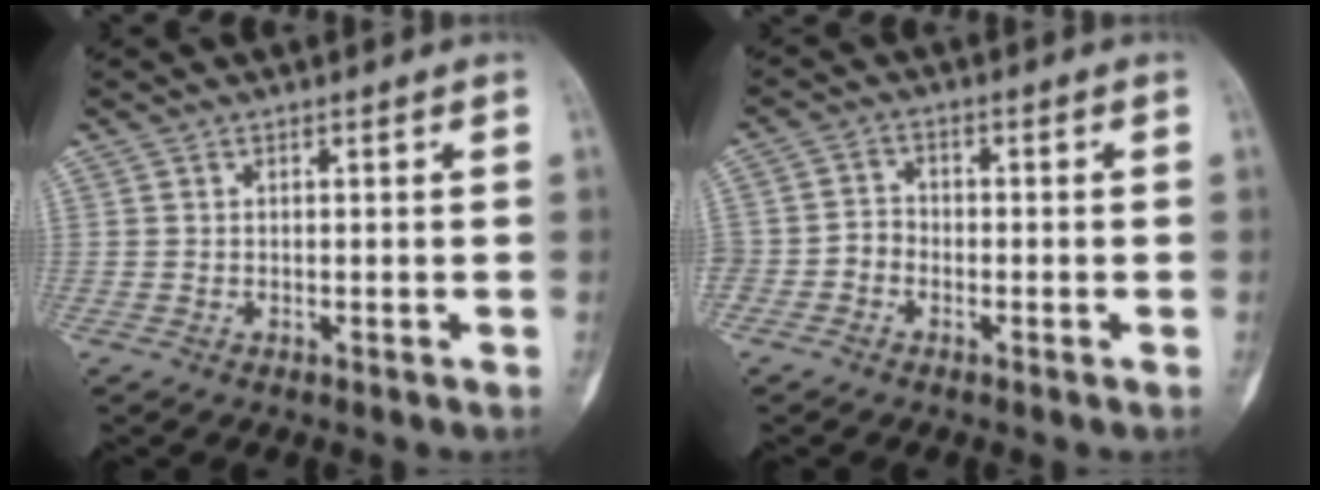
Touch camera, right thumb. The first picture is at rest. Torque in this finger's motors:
{"motor_torque": [0.60, 0.59, 0.65, -0.62, 0.30]}